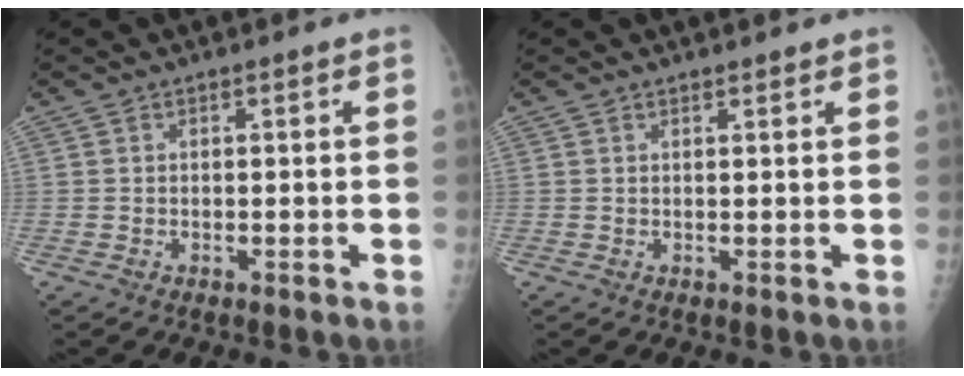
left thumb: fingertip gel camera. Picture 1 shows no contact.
{"total": 1.1, "force": [1.0, 0.2, 0.4], "torque": [-0.001, -0.003, 0.015]}